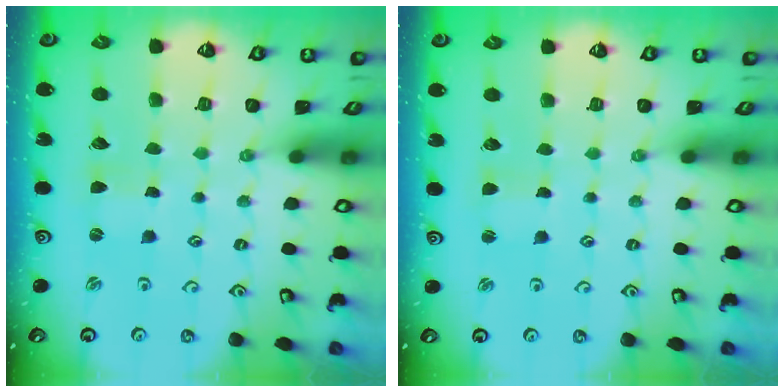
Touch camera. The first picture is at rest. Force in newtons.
{"total": 1.7, "press": 1.7, "slide": 0.1}